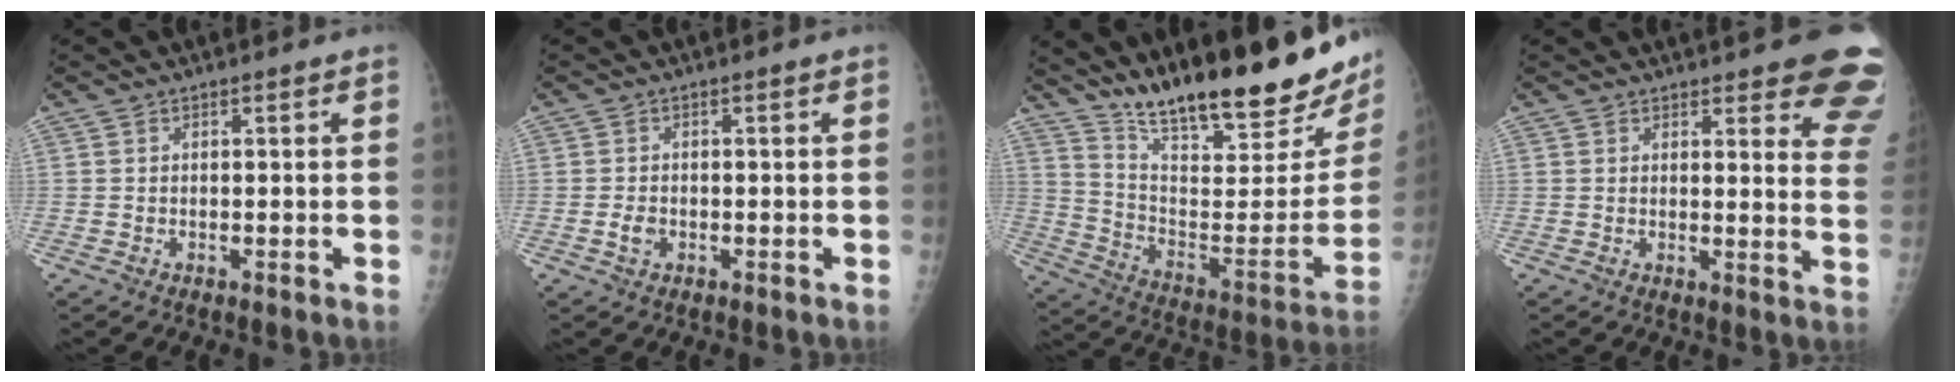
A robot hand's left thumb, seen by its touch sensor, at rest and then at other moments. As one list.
[{"total": 1.9, "force": [-0.6, 1.3, 1.2], "torque": [-0.022, 0.003, -0.012]}, {"total": 29.6, "force": [21.9, 6.6, 18.9], "torque": [-0.266, -0.099, 0.333]}, {"total": 13.0, "force": [10.2, 3.6, 7.3], "torque": [-0.041, -0.057, 0.093]}]